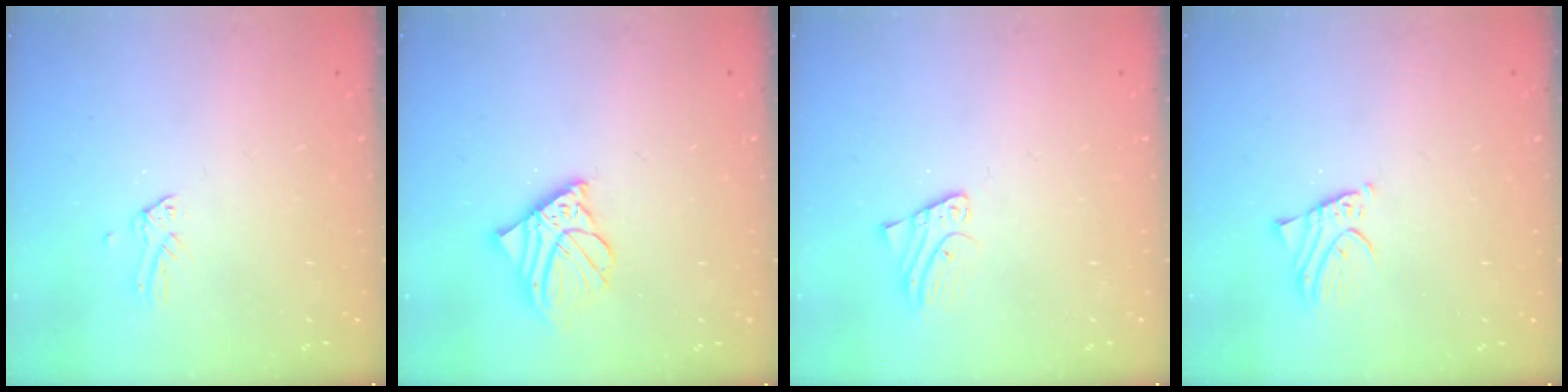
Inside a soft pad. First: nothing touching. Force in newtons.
{"total": 7.7, "press": 7.6, "slide": 1.6}
{"total": 2.7, "press": 2.7, "slide": 0.2}
{"total": 1.9, "press": 1.9, "slide": 0.3}